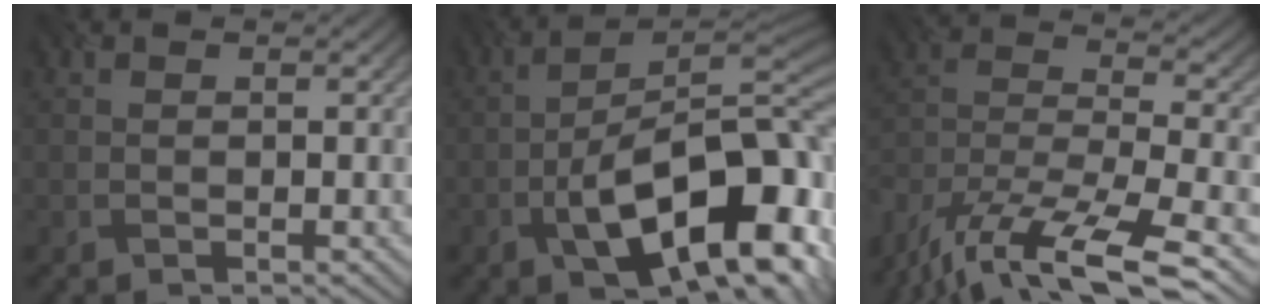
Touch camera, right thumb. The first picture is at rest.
{"total": 14.5, "force": [-5.5, 6.1, 12.0], "torque": [-0.185, -0.011, -0.097]}
{"total": 14.4, "force": [-10.6, 4.3, 8.6], "torque": [-0.187, -0.012, -0.178]}